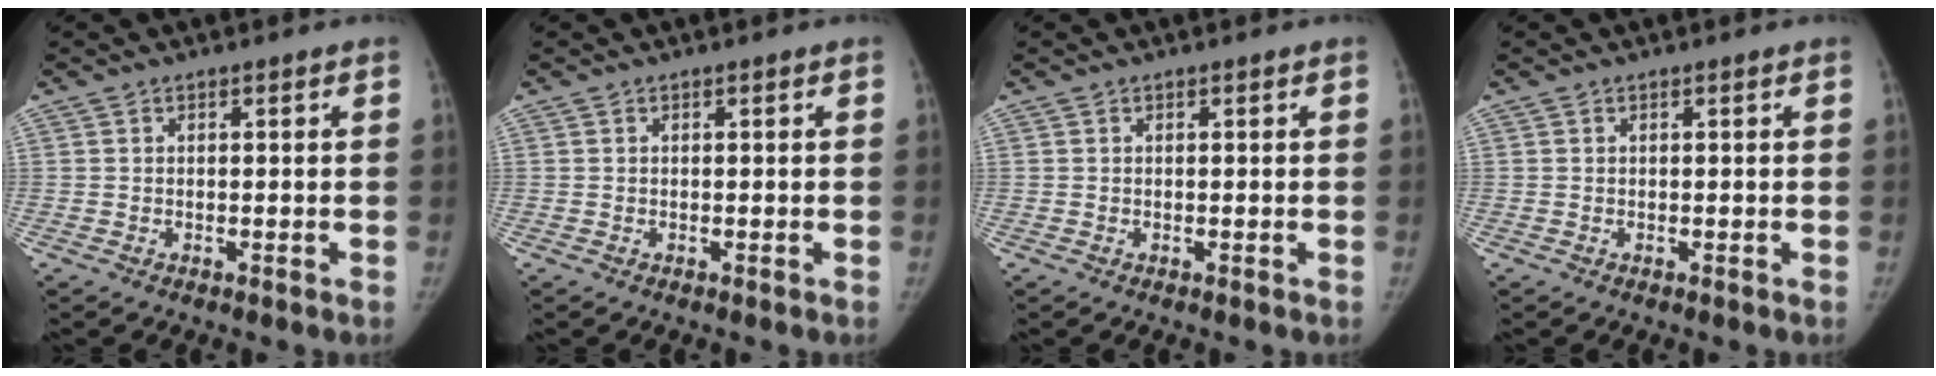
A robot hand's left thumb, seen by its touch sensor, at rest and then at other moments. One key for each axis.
{"total": 0.0}
{"total": 0.0}
{"total": 0.0}